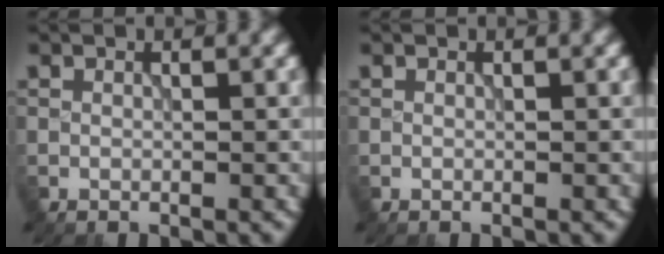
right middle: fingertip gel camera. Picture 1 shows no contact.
{"total": 0.0}